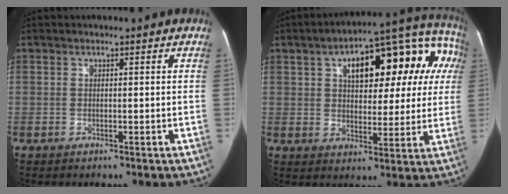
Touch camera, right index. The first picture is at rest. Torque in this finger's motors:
{"motor_torque": [0.75, 0.36, 0.69, 0.12]}